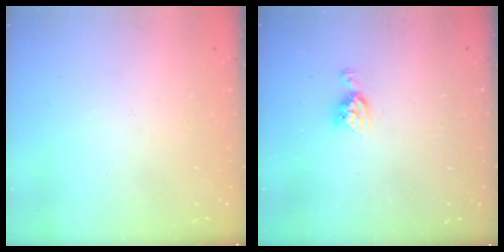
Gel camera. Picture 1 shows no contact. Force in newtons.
{"total": 5.7, "press": 5.7, "slide": 0.3}